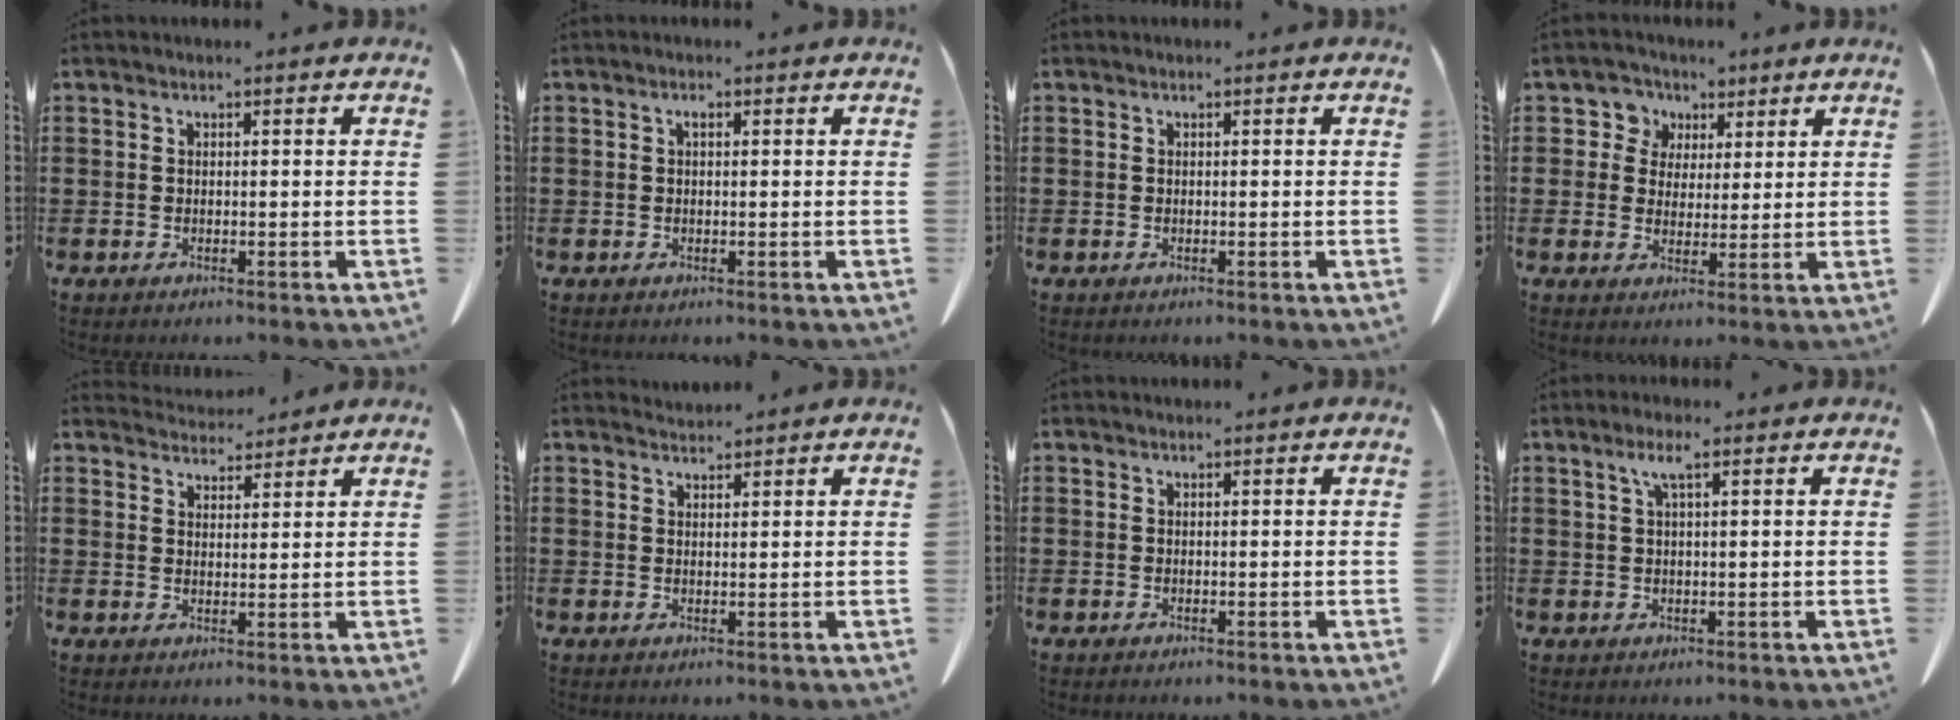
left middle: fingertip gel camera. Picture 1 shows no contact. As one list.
[{"total": 0.8, "force": [0.2, 0.3, 0.8], "torque": [-0.017, 0.002, 0.003]}, {"total": 0.0}, {"total": 5.1, "force": [2.4, 4.4, 0.6], "torque": [-0.041, 0.012, 0.041]}, {"total": 3.9, "force": [3.8, 0.7, 0.4], "torque": [-0.010, -0.015, 0.071]}, {"total": 1.3, "force": [1.3, 0.1, -0.1], "torque": [-0.002, 0.001, 0.026]}, {"total": 0.0}, {"total": 2.7, "force": [1.3, 0.4, 2.3], "torque": [-0.050, 0.005, 0.021]}]